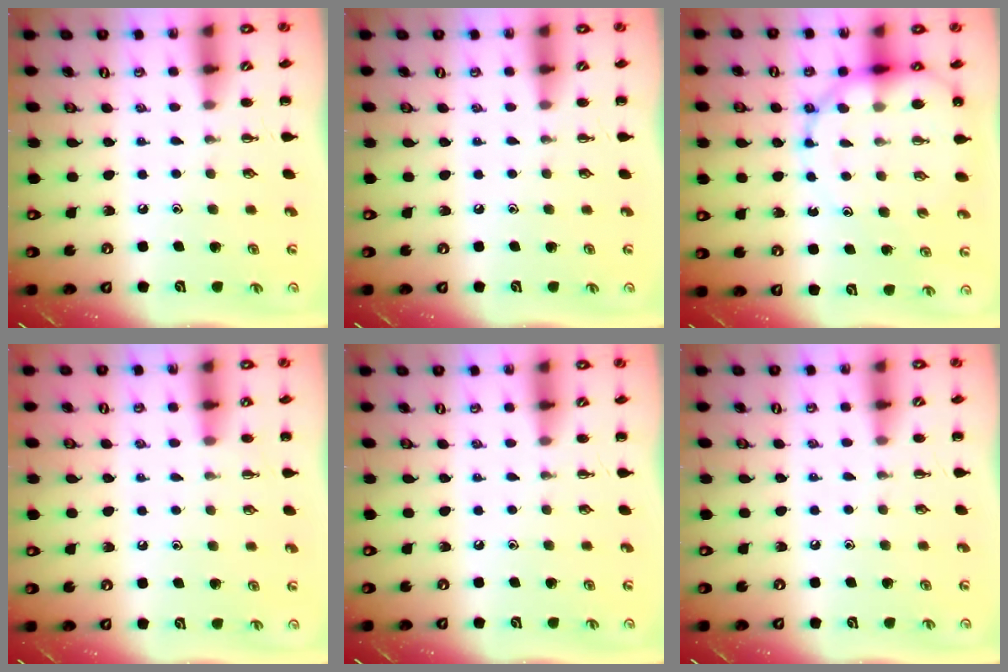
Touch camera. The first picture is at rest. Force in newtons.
{"total": 0.0}
{"total": 14.7, "press": 14.0, "slide": 4.6}
{"total": 3.9, "press": 3.7, "slide": 1.2}
{"total": 0.0}
{"total": 4.6, "press": 4.3, "slide": 1.8}